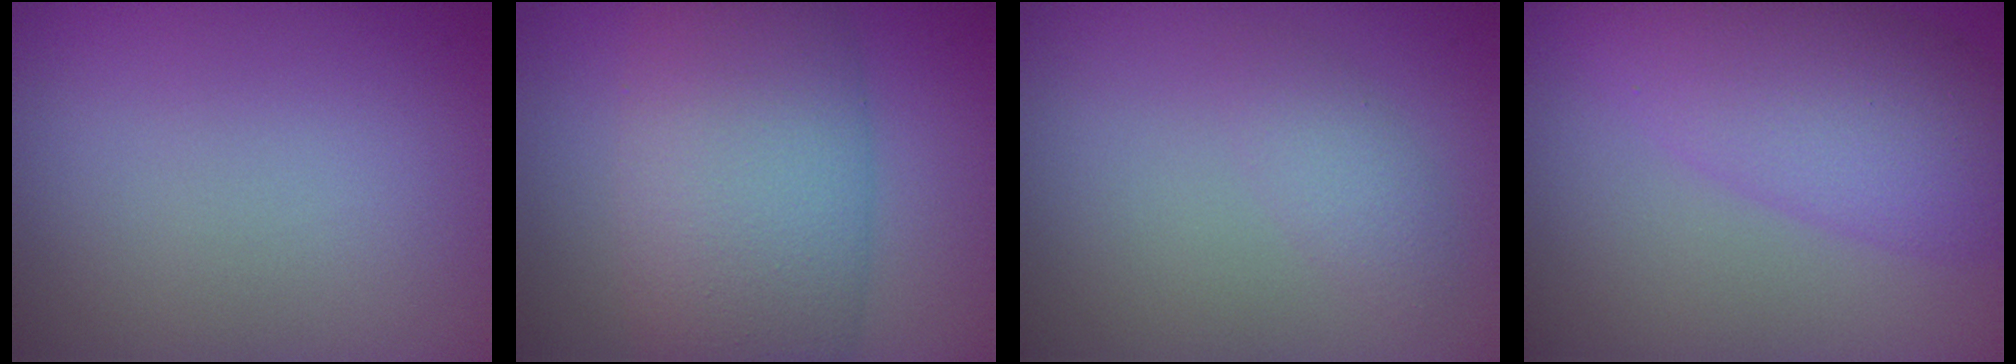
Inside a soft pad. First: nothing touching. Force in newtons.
{"total": 9.8, "press": 9.8, "slide": 0.4}
{"total": 1.5, "press": 1.5, "slide": 0.1}
{"total": 6.1, "press": 6.1, "slide": 0.1}